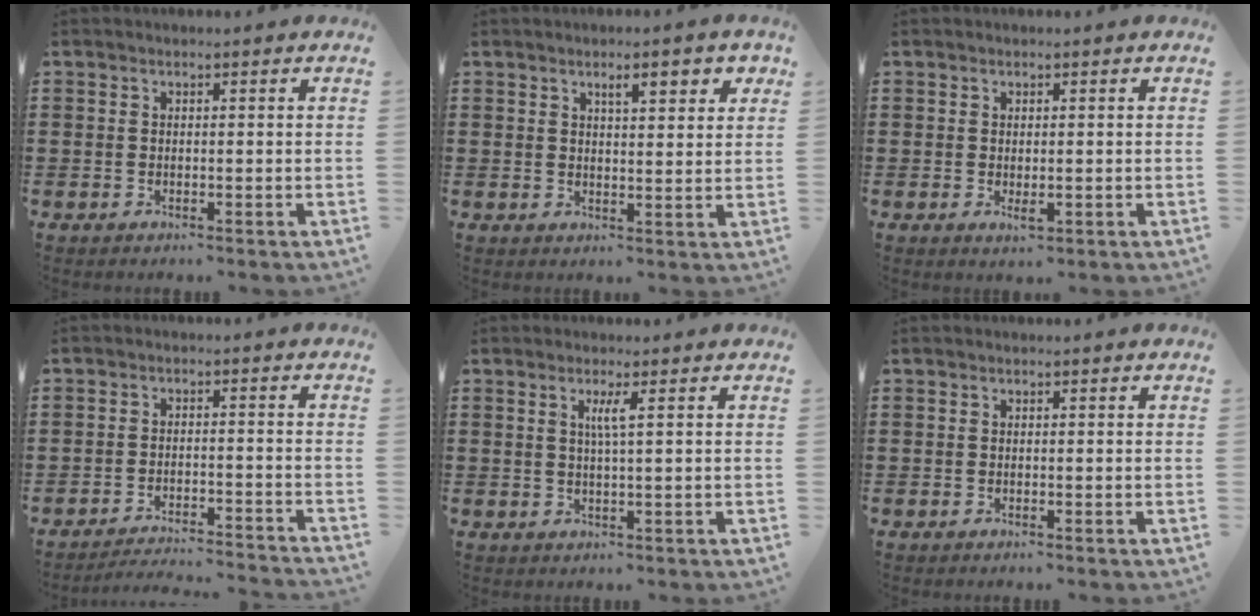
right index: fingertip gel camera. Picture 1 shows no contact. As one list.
[{"total": 4.0, "force": [2.2, 1.2, 3.1], "torque": [-0.043, -0.002, 0.029]}, {"total": 1.6, "force": [0.0, 0.7, 1.5], "torque": [-0.027, -0.001, 0.000]}, {"total": 3.2, "force": [-3.2, -0.1, 0.5], "torque": [-0.014, -0.001, -0.068]}, {"total": 2.4, "force": [0.6, -0.2, 2.3], "torque": [-0.046, -0.002, 0.007]}, {"total": 0.0}]